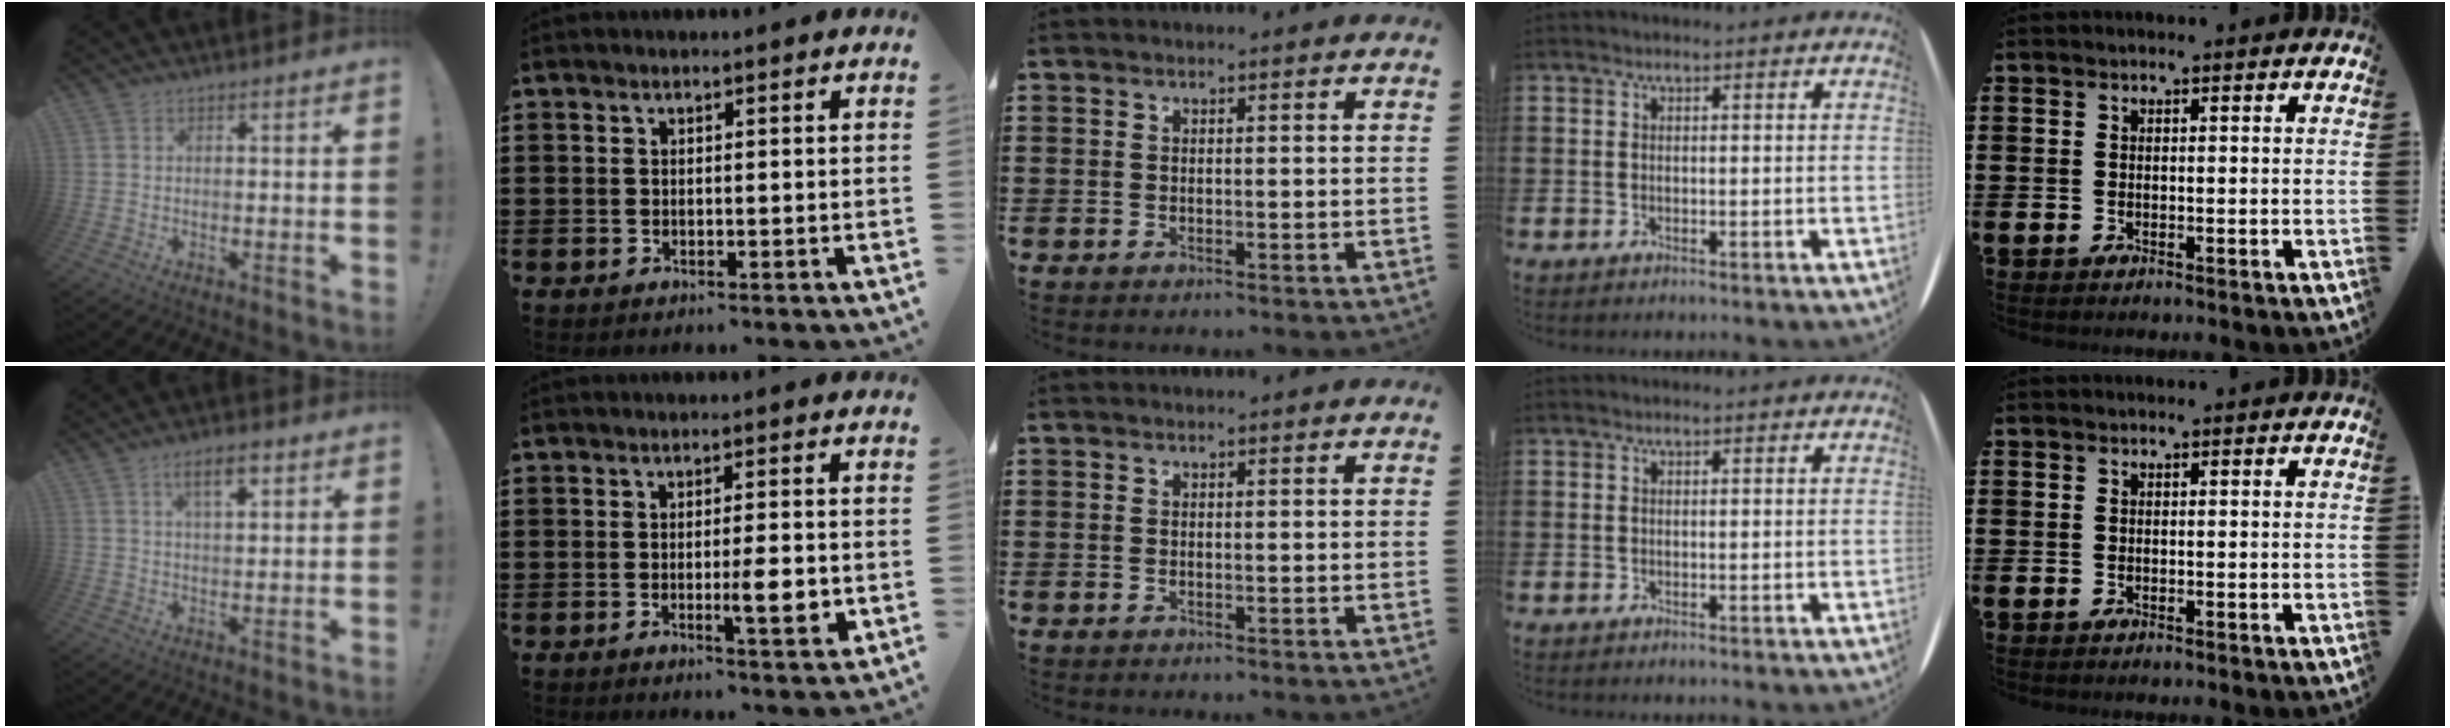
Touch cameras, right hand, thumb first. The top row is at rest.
{"thumb": {"total": 6.3, "force": [3.2, 2.4, 4.9], "torque": [-0.073, -0.007, 0.050]}, "index": {"total": 5.7, "force": [-1.2, 0.8, 5.5], "torque": [-0.081, -0.010, -0.019]}}